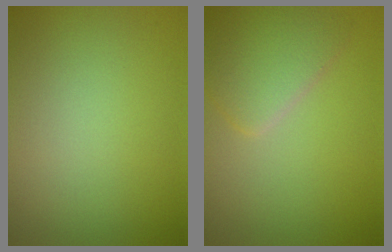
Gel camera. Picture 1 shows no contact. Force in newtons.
{"total": 3.8, "press": 3.8, "slide": 0.2}